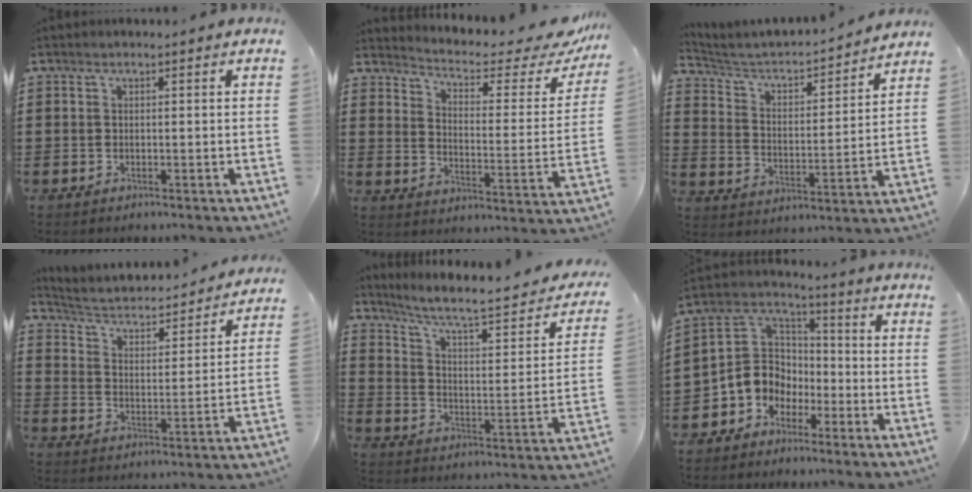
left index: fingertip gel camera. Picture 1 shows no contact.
{"total": 4.0, "force": [3.2, 0.9, 2.1], "torque": [-0.052, -0.029, 0.045]}
{"total": 3.7, "force": [3.2, 1.0, 1.4], "torque": [-0.048, -0.029, 0.043]}
{"total": 2.8, "force": [2.5, 0.8, 1.1], "torque": [-0.038, -0.027, 0.031]}
{"total": 6.2, "force": [4.7, 0.8, 4.1], "torque": [-0.101, -0.037, 0.071]}
{"total": 7.4, "force": [-2.9, 6.5, 2.0], "torque": [-0.079, 0.007, -0.063]}